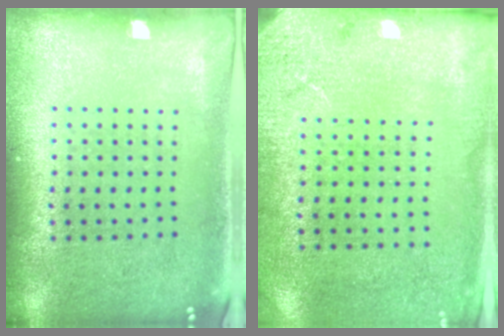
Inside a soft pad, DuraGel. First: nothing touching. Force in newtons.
{"total": 2.7, "press": 2.2, "slide": 1.5}